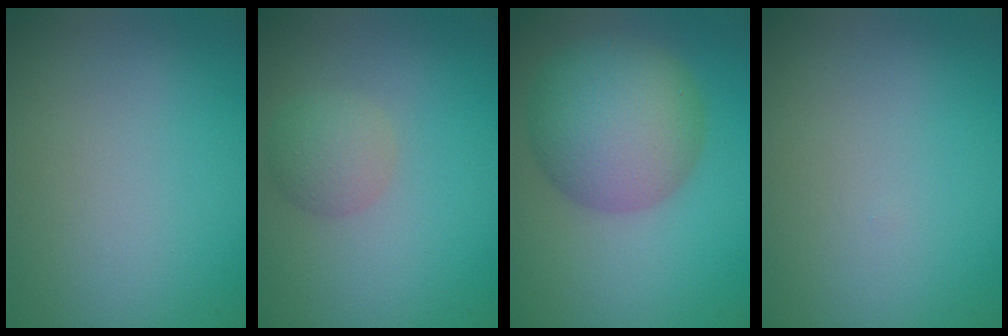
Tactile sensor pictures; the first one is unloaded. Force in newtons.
{"total": 2.2, "press": 2.2, "slide": 0.1}
{"total": 8.1, "press": 8.1, "slide": 0.4}
{"total": 0.0}